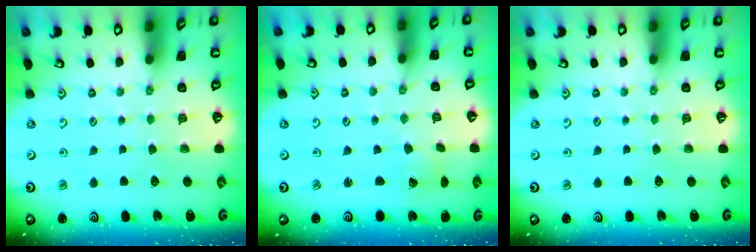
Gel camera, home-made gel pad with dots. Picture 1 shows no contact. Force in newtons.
{"total": 2.4, "press": 2.4, "slide": 0.2}
{"total": 0.0}